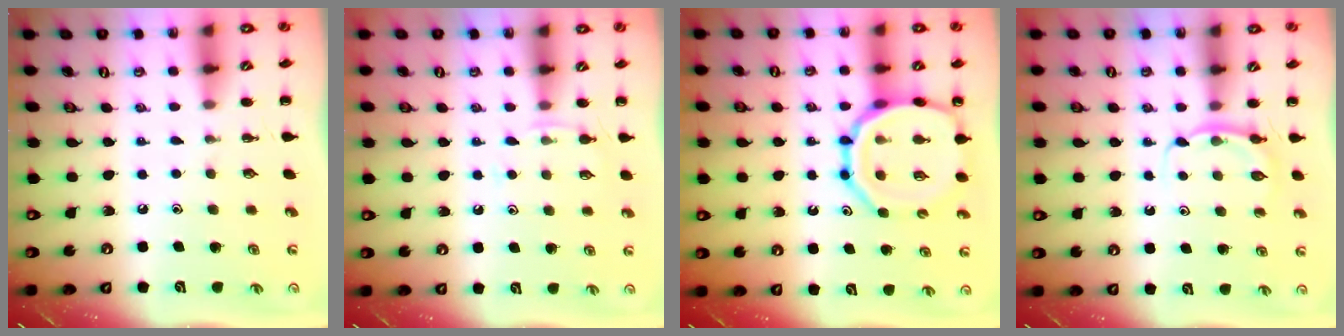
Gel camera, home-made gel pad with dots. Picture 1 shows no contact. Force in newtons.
{"total": 6.1, "press": 5.9, "slide": 1.7}
{"total": 16.9, "press": 16.7, "slide": 2.4}
{"total": 4.0, "press": 3.8, "slide": 1.4}